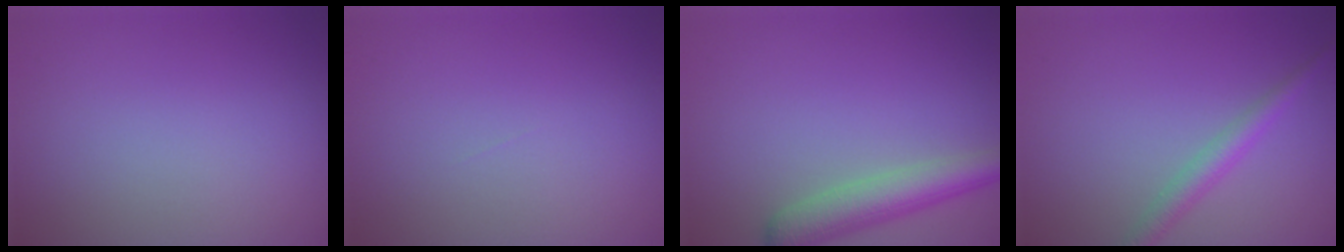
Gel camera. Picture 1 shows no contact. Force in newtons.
{"total": 0.0}
{"total": 4.4, "press": 4.3, "slide": 0.2}
{"total": 2.3, "press": 2.3, "slide": 0.1}